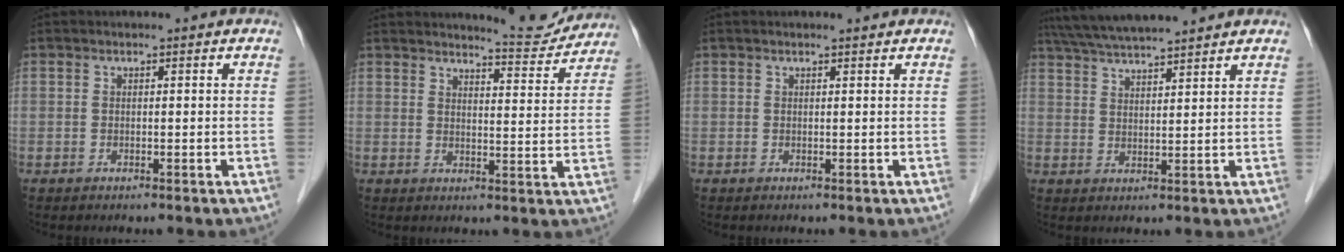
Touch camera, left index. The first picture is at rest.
{"total": 6.9, "force": [6.8, 0.3, 0.3], "torque": [-0.009, -0.021, 0.084]}
{"total": 0.9, "force": [0.8, -0.1, 0.2], "torque": [-0.008, 0.002, 0.013]}
{"total": 10.7, "force": [9.7, 0.3, 4.6], "torque": [-0.085, 0.033, 0.153]}